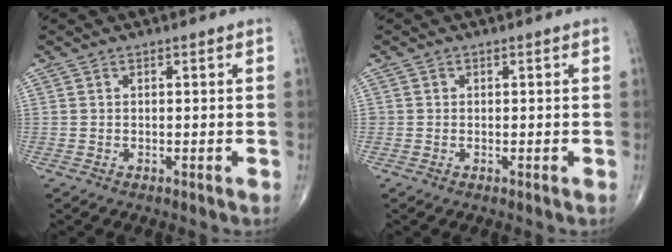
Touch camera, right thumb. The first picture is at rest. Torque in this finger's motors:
{"motor_torque": [0.14, 0.04, 0.16, 0.11, -0.01]}